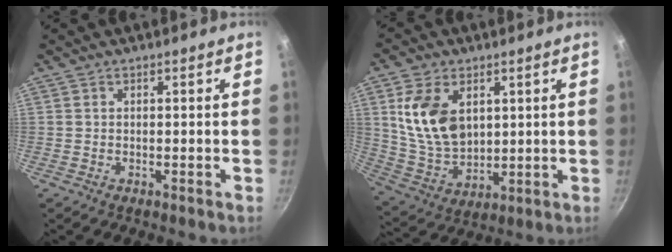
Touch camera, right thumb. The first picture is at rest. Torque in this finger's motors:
{"motor_torque": [-1.04, 1.45, 1.34, 0.44, 0.13]}